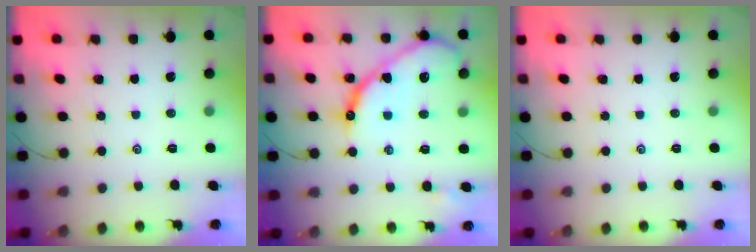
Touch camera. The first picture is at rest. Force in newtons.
{"total": 16.3, "press": 16.3, "slide": 1.6}
{"total": 0.0}